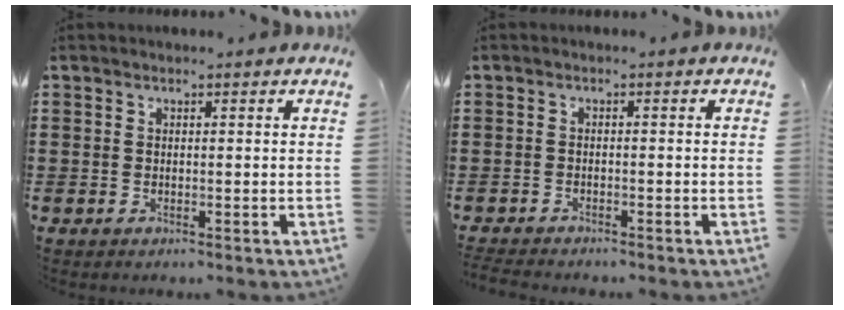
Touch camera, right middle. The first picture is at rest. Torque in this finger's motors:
{"motor_torque": [0.45, -0.10, 0.04, 0.09]}